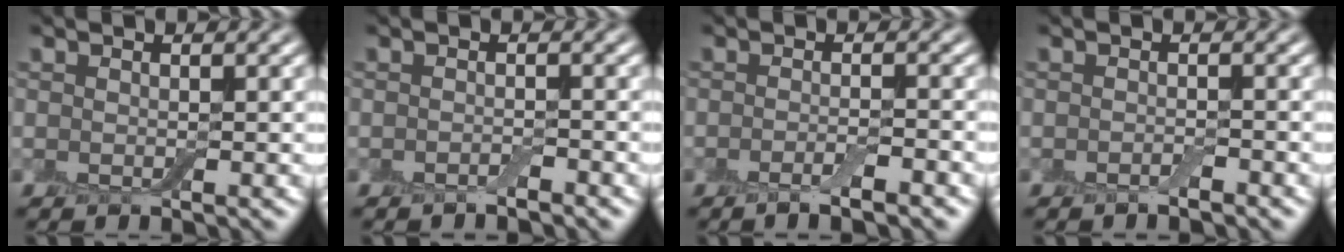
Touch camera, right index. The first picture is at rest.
{"total": 0.9, "force": [-0.7, 0.1, 0.5], "torque": [-0.007, 0.000, -0.013]}
{"total": 2.3, "force": [-1.3, 0.4, 1.8], "torque": [-0.028, -0.001, -0.027]}
{"total": 0.9, "force": [-0.7, 0.1, 0.5], "torque": [-0.009, 0.000, -0.011]}